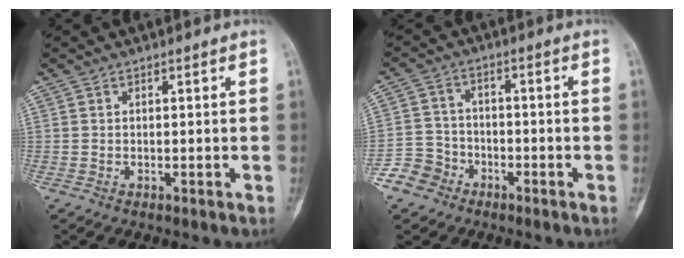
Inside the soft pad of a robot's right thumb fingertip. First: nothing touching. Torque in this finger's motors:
{"motor_torque": [0.78, -0.08, 0.14, -0.44, -0.01]}